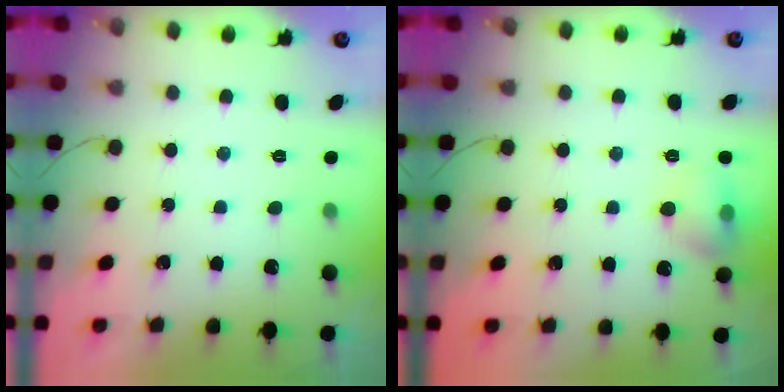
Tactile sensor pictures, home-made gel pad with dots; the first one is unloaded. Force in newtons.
{"total": 7.9, "press": 7.8, "slide": 1.3}